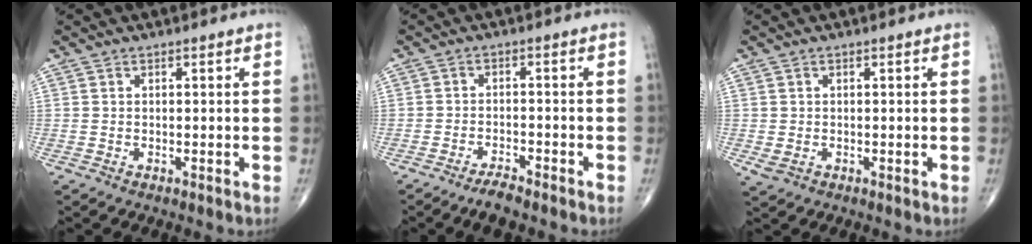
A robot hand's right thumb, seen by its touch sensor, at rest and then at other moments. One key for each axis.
{"total": 3.5, "fx": -3.0, "fy": 0.7, "fz": 1.6, "tx": -0.038, "ty": 0.010, "tz": -0.056}
{"total": 1.9, "fx": -0.2, "fy": 1.5, "fz": 1.1, "tx": -0.024, "ty": -0.005, "tz": 0.003}